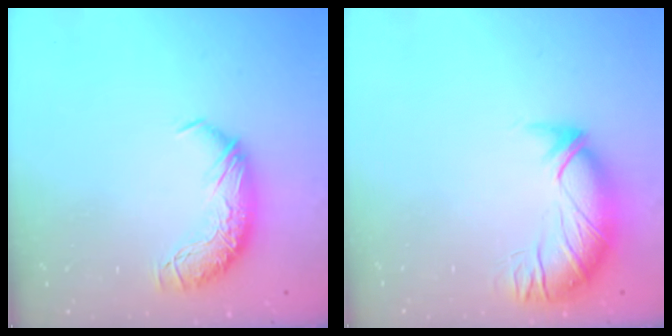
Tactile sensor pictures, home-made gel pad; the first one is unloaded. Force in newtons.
{"total": 2.8, "press": 1.3, "slide": 2.5}